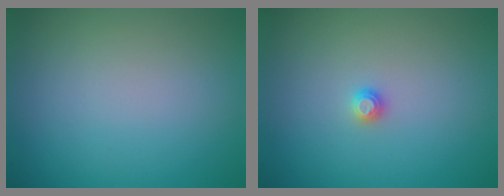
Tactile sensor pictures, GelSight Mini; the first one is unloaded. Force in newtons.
{"total": 0.8, "press": 0.8, "slide": 0.1}